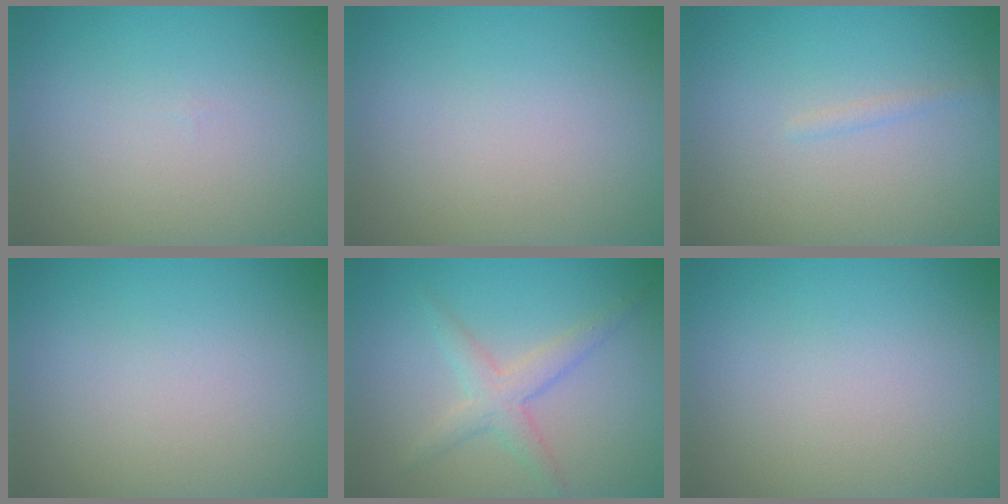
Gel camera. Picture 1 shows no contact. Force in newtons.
{"total": 0.0}
{"total": 0.6, "press": 0.6, "slide": 0.0}
{"total": 0.0}
{"total": 2.5, "press": 2.5, "slide": 0.2}
{"total": 0.0}